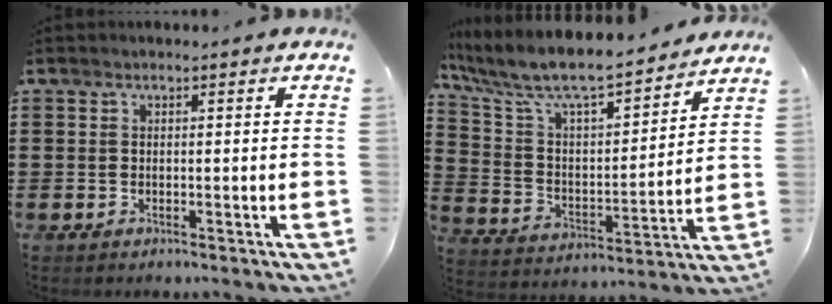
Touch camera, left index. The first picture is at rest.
{"total": 8.4, "force": [7.4, 1.4, 3.9], "torque": [-0.110, -0.056, 0.120]}